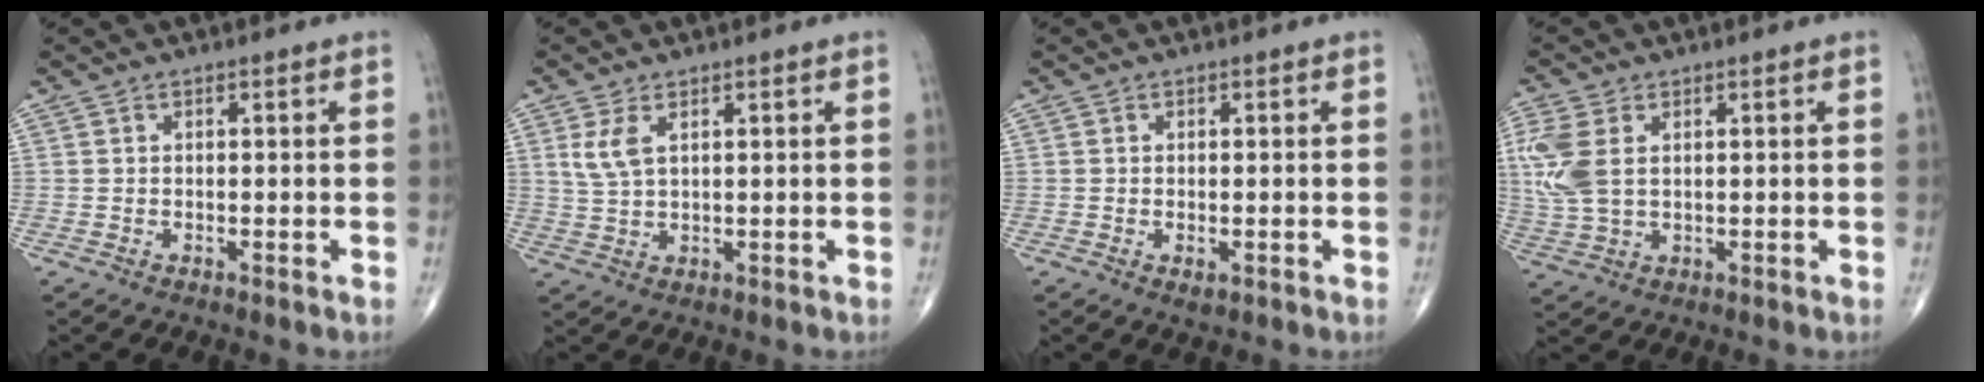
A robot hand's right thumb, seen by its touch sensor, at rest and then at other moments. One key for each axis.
{"total": 4.1, "fx": 1.7, "fy": 1.9, "fz": 3.3, "tx": -0.072, "ty": -0.002, "tz": 0.042}
{"total": 1.4, "fx": -0.5, "fy": 0.6, "fz": 1.1, "tx": -0.015, "ty": -0.004, "tz": -0.005}
{"total": 9.3, "fx": 2.0, "fy": 5.8, "fz": 7.1, "tx": -0.183, "ty": 0.002, "tz": 0.048}